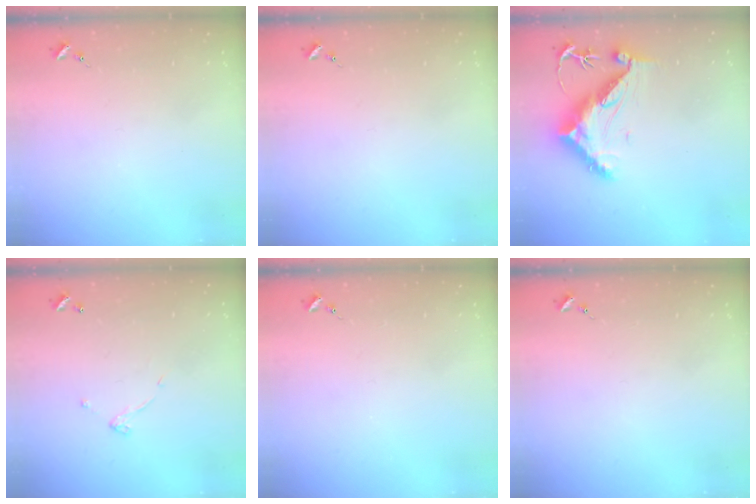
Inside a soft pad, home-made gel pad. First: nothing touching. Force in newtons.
{"total": 0.0}
{"total": 14.3, "press": 14.3, "slide": 0.8}
{"total": 4.4, "press": 4.4, "slide": 0.2}
{"total": 0.0}
{"total": 0.0}